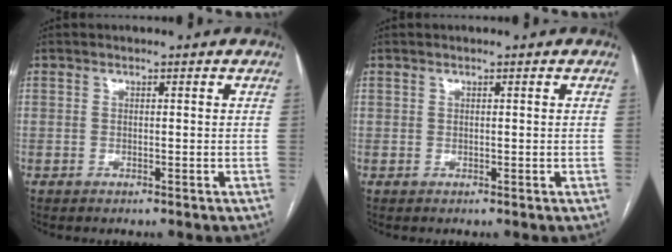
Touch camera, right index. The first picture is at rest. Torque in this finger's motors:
{"motor_torque": [0.00, 0.00, 0.00, 0.00]}